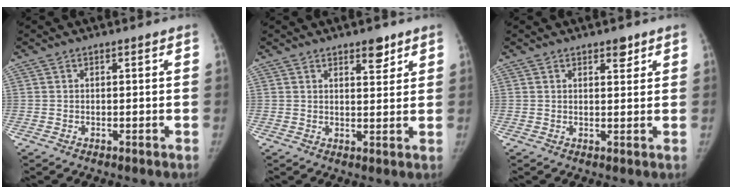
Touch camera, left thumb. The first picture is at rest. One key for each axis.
{"total": 3.9, "fx": 2.7, "fy": 1.6, "fz": 2.3, "tx": -0.016, "ty": -0.016, "tz": 0.039}
{"total": 2.3, "fx": 1.6, "fy": 1.1, "fz": 1.3, "tx": -0.006, "ty": -0.009, "tz": 0.022}